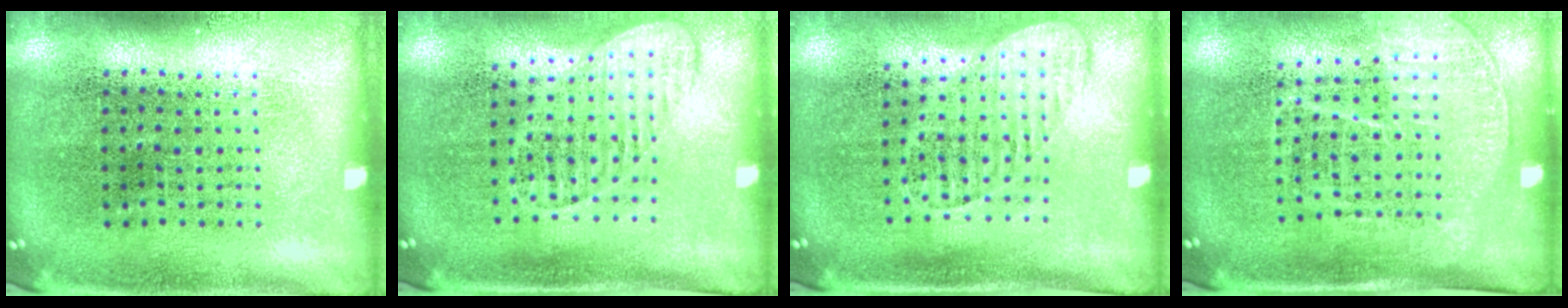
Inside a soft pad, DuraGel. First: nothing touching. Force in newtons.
{"total": 1.4, "press": 1.2, "slide": 0.8}
{"total": 1.3, "press": 1.1, "slide": 0.7}
{"total": 1.5, "press": 1.3, "slide": 0.8}